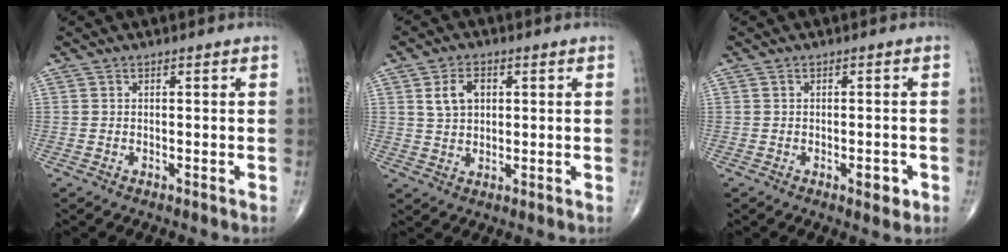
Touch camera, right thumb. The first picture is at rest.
{"total": 5.4, "force": [1.6, 3.7, 3.6], "torque": [-0.051, -0.001, 0.030]}
{"total": 2.8, "force": [-1.1, 1.2, 2.3], "torque": [-0.020, 0.000, -0.012]}